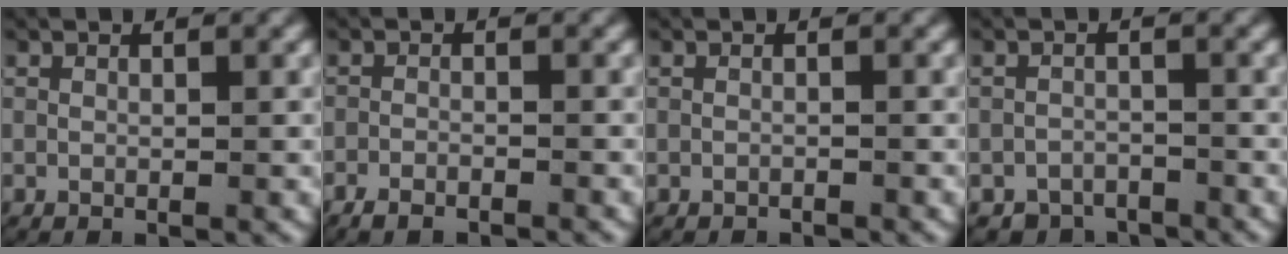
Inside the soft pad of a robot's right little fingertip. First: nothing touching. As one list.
[{"total": 2.4, "force": [-2.1, 0.8, 0.6], "torque": [-0.017, -0.005, -0.037]}, {"total": 0.6, "force": [-0.6, 0.1, 0.0], "torque": [0.000, -0.002, -0.009]}, {"total": 4.9, "force": [-4.3, 2.4, 0.1], "torque": [0.020, -0.010, -0.077]}]